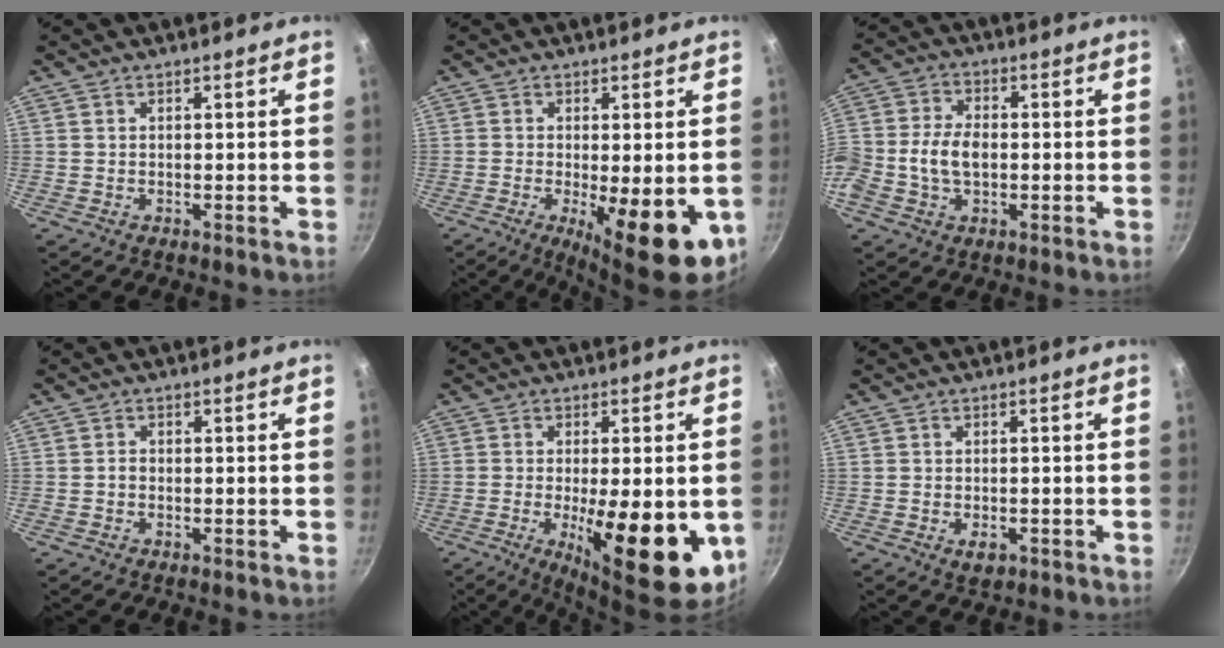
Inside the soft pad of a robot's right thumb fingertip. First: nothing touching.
{"total": 13.2, "force": [-3.7, 4.1, 11.9], "torque": [-0.155, -0.012, -0.041]}
{"total": 9.7, "force": [-1.6, 6.9, 6.7], "torque": [-0.127, 0.027, -0.042]}
{"total": 1.2, "force": [-0.4, 0.9, 0.6], "torque": [-0.008, 0.008, -0.009]}
{"total": 16.8, "force": [-3.8, 5.5, 15.4], "torque": [-0.210, -0.005, -0.047]}
{"total": 2.9, "force": [-1.1, 1.7, 2.0], "torque": [-0.031, 0.002, -0.015]}